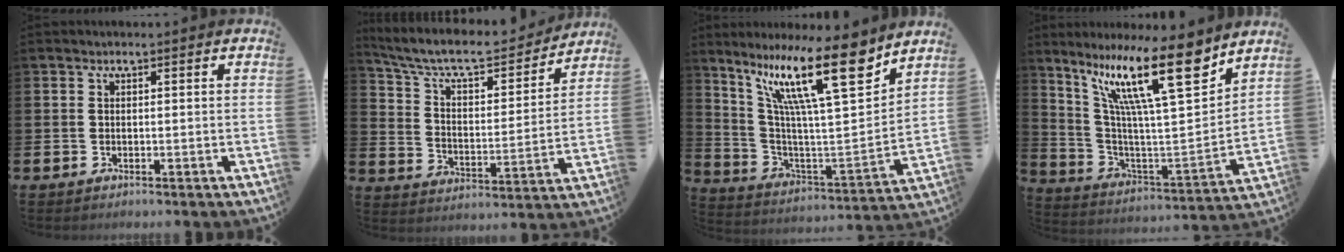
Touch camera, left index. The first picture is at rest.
{"total": 8.7, "force": [7.5, 2.5, 3.5], "torque": [-0.101, -0.049, 0.126]}
{"total": 17.8, "force": [11.3, 3.7, 13.3], "torque": [-0.260, -0.050, 0.183]}
{"total": 17.8, "force": [11.2, 3.7, 13.4], "torque": [-0.260, -0.047, 0.181]}